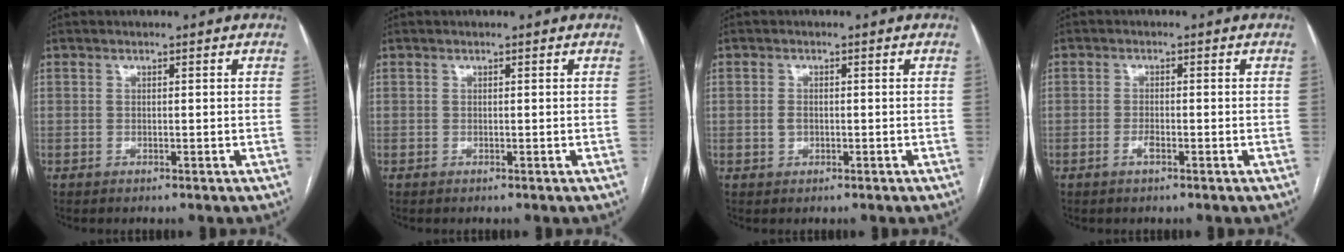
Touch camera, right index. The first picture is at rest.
{"total": 0.0}
{"total": 1.4, "force": [-0.3, 1.1, 0.9], "torque": [-0.018, 0.002, -0.003]}
{"total": 1.6, "force": [-0.9, 0.3, 1.3], "torque": [-0.027, 0.000, -0.017]}